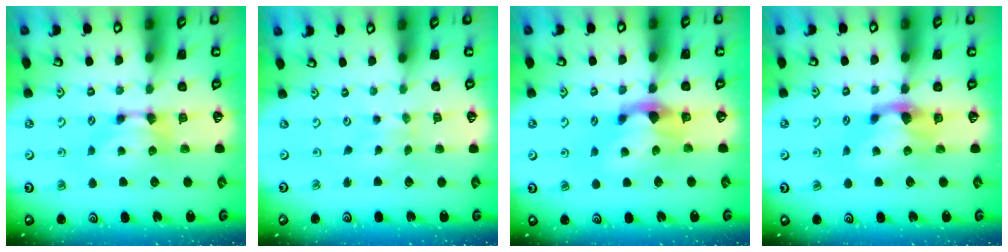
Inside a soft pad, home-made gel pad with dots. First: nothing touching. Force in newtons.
{"total": 3.2, "press": 3.2, "slide": 0.0}
{"total": 2.5, "press": 2.1, "slide": 1.4}
{"total": 1.5, "press": 0.4, "slide": 1.4}